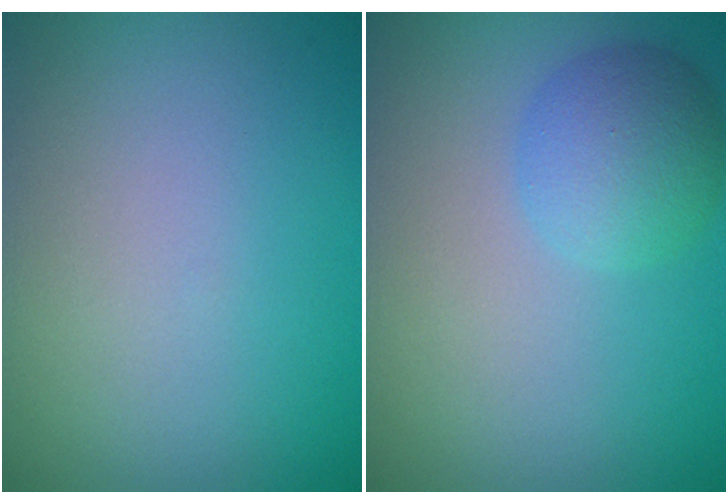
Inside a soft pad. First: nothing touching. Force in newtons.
{"total": 3.5, "press": 3.5, "slide": 0.1}